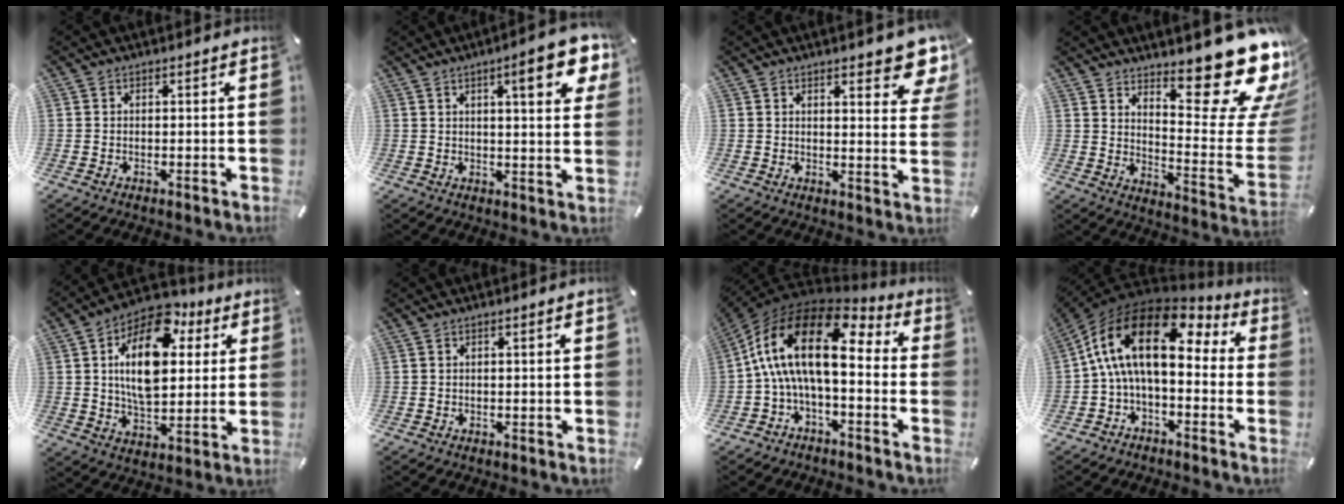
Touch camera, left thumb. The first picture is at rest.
{"total": 11.4, "force": [5.9, 3.1, 9.3], "torque": [-0.121, -0.025, 0.090]}
{"total": 8.6, "force": [6.5, 3.1, 4.7], "torque": [-0.051, -0.043, 0.112]}
{"total": 22.5, "force": [16.3, 7.7, 13.5], "torque": [-0.151, -0.139, 0.268]}
{"total": 19.0, "force": [6.3, 11.3, 13.9], "torque": [-0.245, -0.021, 0.103]}
{"total": 0.5, "force": [0.2, 0.0, 0.5], "torque": [-0.006, 0.000, 0.004]}
{"total": 18.7, "force": [2.9, 8.2, 16.5], "torque": [-0.344, -0.026, 0.044]}
{"total": 17.4, "force": [3.2, 9.2, 14.4], "torque": [-0.288, -0.010, 0.050]}